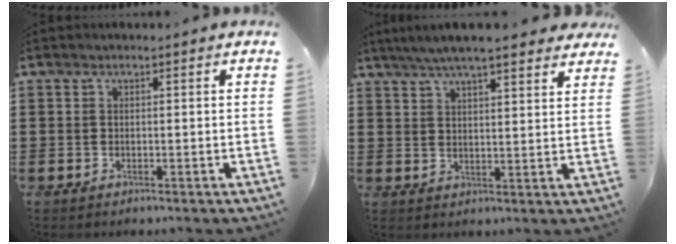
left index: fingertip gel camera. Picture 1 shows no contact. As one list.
[{"total": 5.9, "force": [5.2, 0.5, 2.7], "torque": [-0.068, -0.012, 0.093]}]